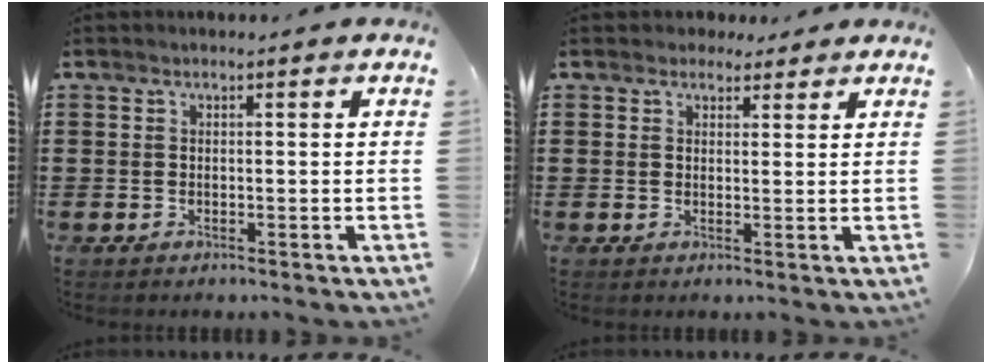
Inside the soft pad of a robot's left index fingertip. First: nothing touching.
{"total": 2.3, "force": [1.9, 1.3, 0.3], "torque": [-0.004, 0.005, 0.034]}